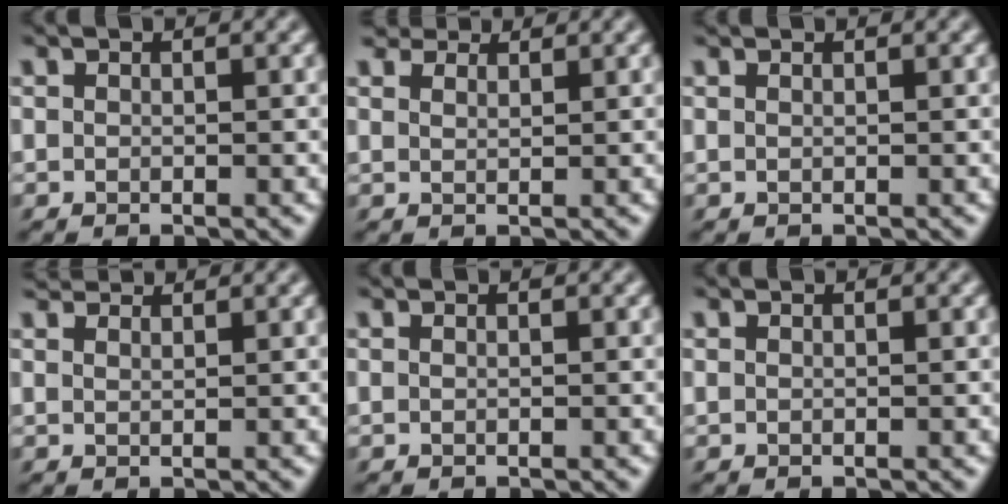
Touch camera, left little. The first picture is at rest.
{"total": 3.7, "force": [3.0, 1.8, 1.4], "torque": [-0.072, 0.001, 0.057]}
{"total": 0.5, "force": [0.4, -0.3, 0.0], "torque": [-0.001, 0.002, 0.008]}
{"total": 2.3, "force": [2.3, 0.2, 0.5], "torque": [-0.026, -0.001, 0.047]}
{"total": 0.0}
{"total": 0.0}